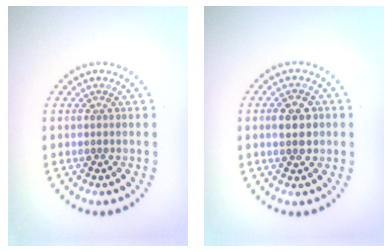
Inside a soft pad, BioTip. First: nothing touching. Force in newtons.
{"total": 3.0, "press": 3.0, "slide": 0.1}